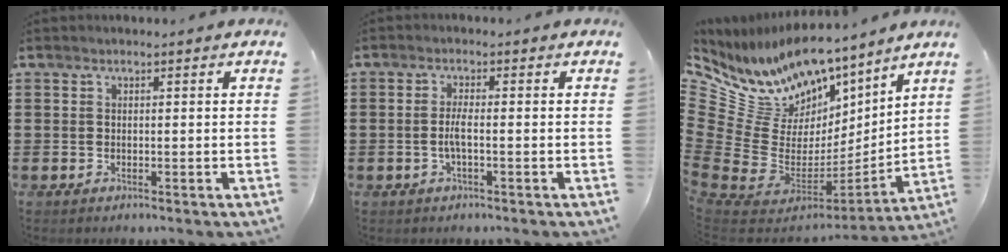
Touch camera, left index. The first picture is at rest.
{"total": 2.5, "force": [-0.7, 0.3, 2.4], "torque": [-0.061, -0.004, -0.019]}
{"total": 11.6, "force": [9.2, 6.3, 3.2], "torque": [-0.109, -0.109, 0.165]}